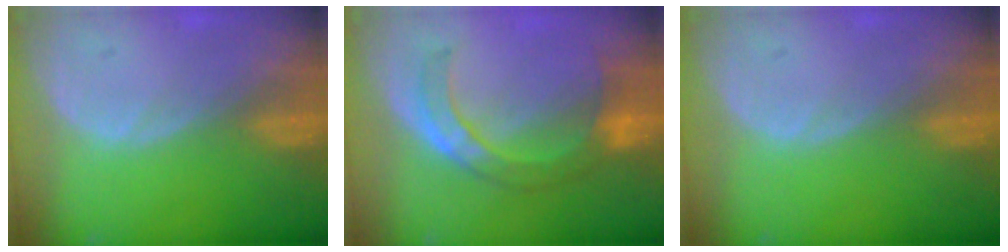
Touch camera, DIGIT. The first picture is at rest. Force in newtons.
{"total": 7.4, "press": 7.2, "slide": 1.8}
{"total": 0.0}